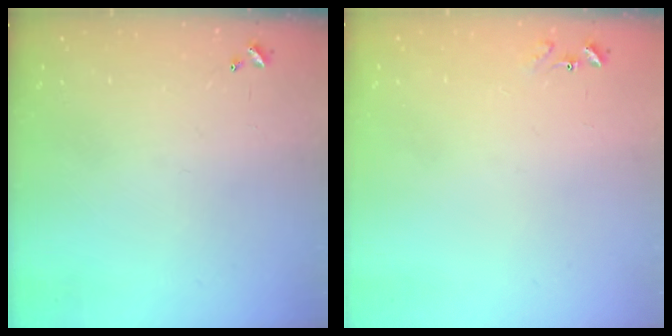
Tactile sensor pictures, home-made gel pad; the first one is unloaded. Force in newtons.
{"total": 6.9, "press": 6.8, "slide": 0.6}